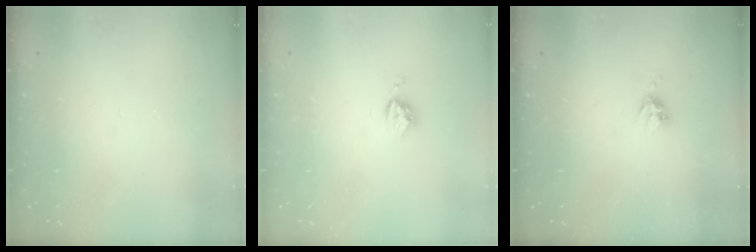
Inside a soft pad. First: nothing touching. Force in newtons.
{"total": 3.9, "press": 3.9, "slide": 0.4}
{"total": 5.2, "press": 5.2, "slide": 0.6}